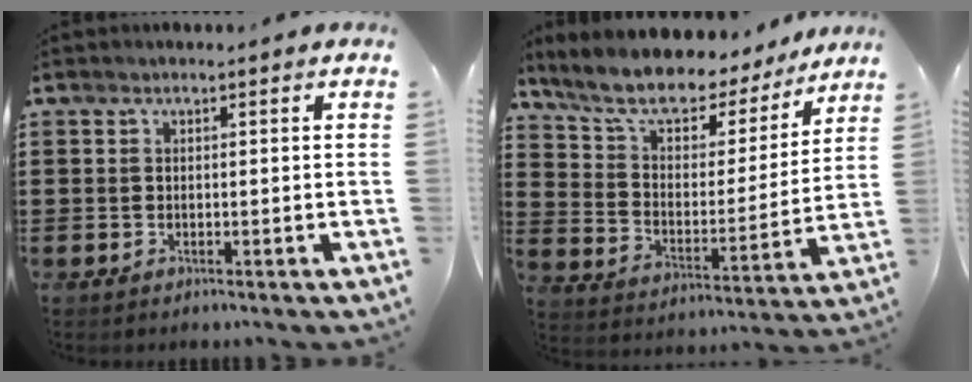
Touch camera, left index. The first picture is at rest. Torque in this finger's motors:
{"motor_torque": [2.14, 0.00, 0.59, 0.21]}